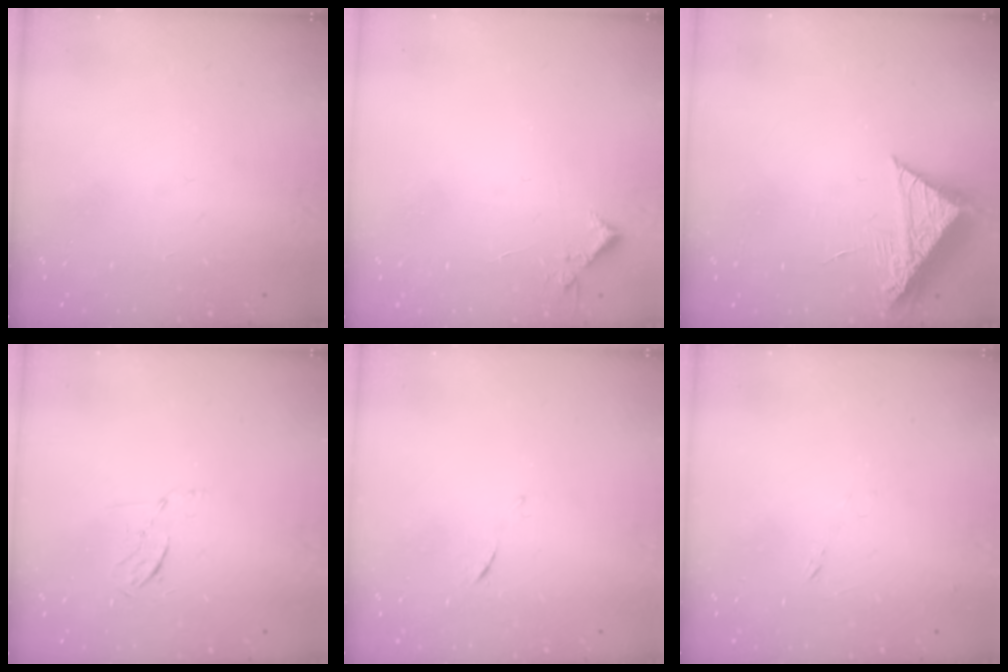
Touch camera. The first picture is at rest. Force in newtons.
{"total": 4.4, "press": 4.4, "slide": 0.5}
{"total": 9.4, "press": 9.4, "slide": 0.5}
{"total": 5.4, "press": 5.1, "slide": 1.8}
{"total": 5.1, "press": 5.1, "slide": 0.4}
{"total": 7.2, "press": 7.1, "slide": 0.6}